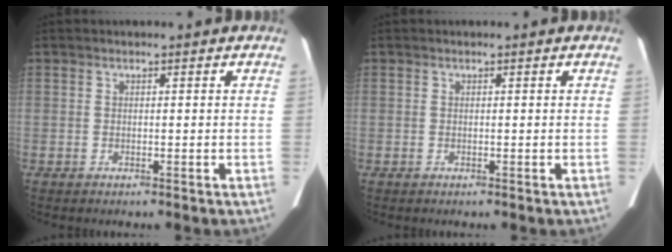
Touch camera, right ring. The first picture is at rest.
{"total": 0.0}